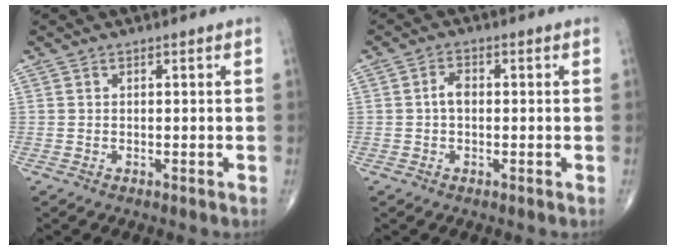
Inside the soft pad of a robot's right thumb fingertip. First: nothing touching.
{"total": 2.6, "force": [-0.1, 1.7, 2.0], "torque": [-0.031, 0.009, -0.007]}